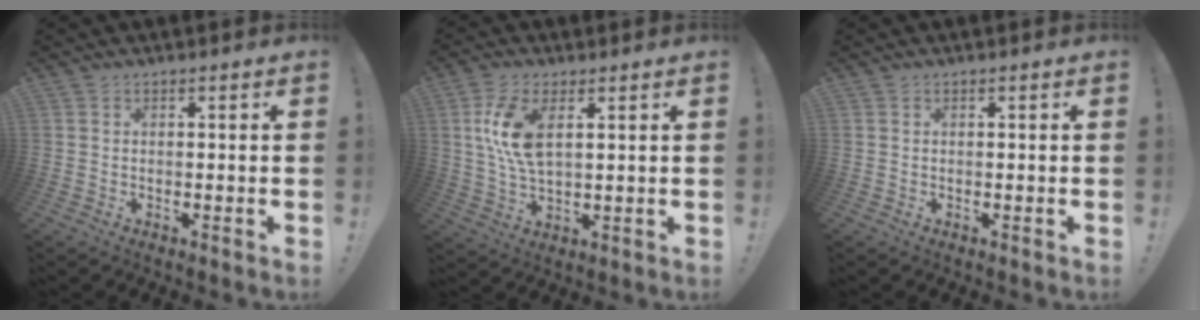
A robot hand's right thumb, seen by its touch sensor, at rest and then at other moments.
{"total": 10.7, "force": [3.4, 5.0, 8.8], "torque": [-0.185, -0.009, 0.059]}
{"total": 0.0}